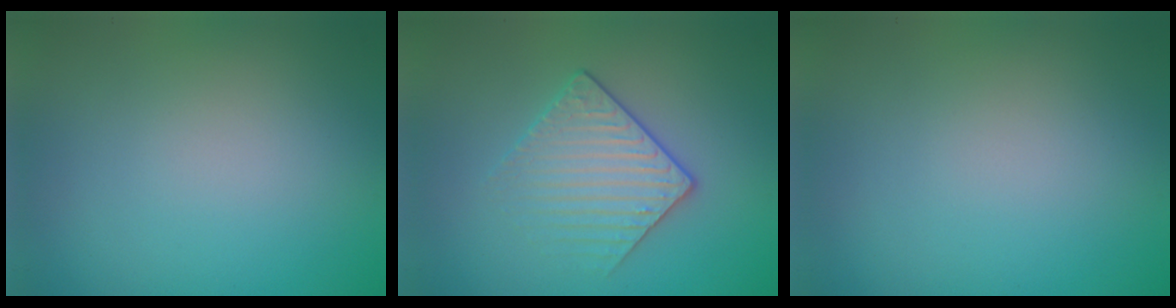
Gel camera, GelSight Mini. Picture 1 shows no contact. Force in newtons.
{"total": 3.1, "press": 2.9, "slide": 1.2}
{"total": 0.0}